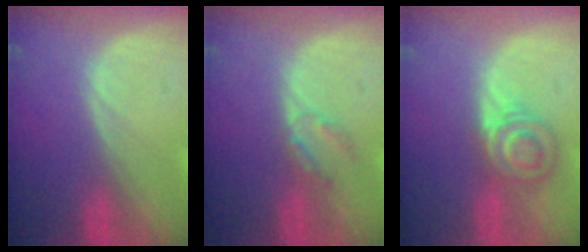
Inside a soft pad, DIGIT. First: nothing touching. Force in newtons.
{"total": 2.5, "press": 2.5, "slide": 0.3}
{"total": 5.7, "press": 5.6, "slide": 1.0}